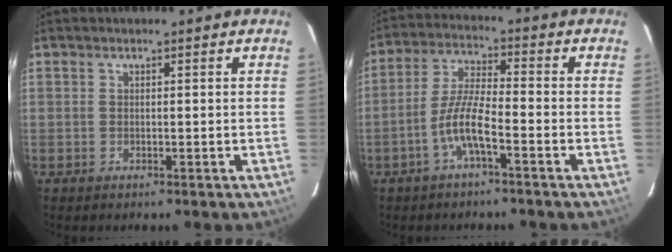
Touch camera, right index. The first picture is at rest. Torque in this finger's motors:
{"motor_torque": [1.14, -0.67, 0.61, 0.15]}